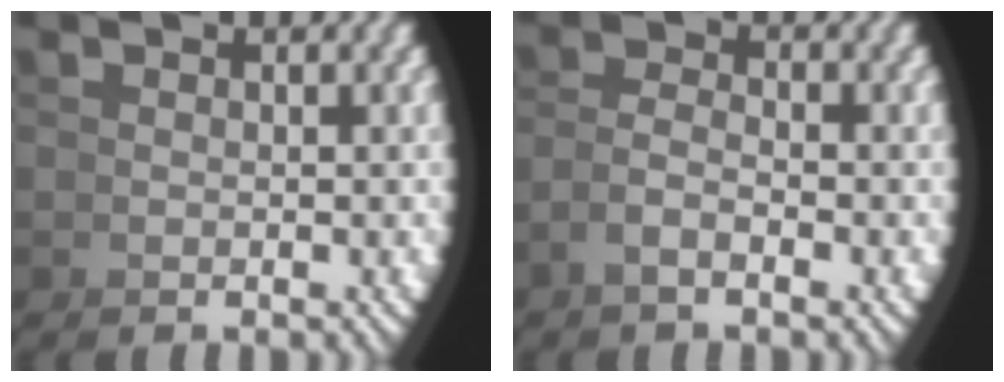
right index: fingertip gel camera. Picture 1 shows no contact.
{"total": 1.6, "force": [-0.8, 0.0, 1.3], "torque": [-0.028, -0.004, -0.014]}